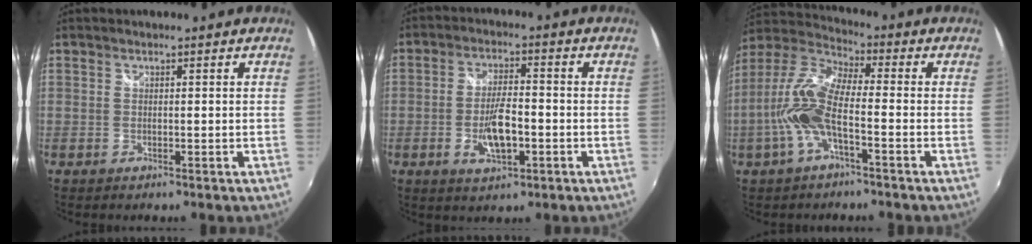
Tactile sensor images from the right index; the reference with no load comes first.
{"total": 7.4, "force": [-2.3, 2.8, 6.5], "torque": [-0.126, -0.002, -0.037]}
{"total": 11.7, "force": [-3.3, 3.1, 10.8], "torque": [-0.231, 0.002, -0.065]}